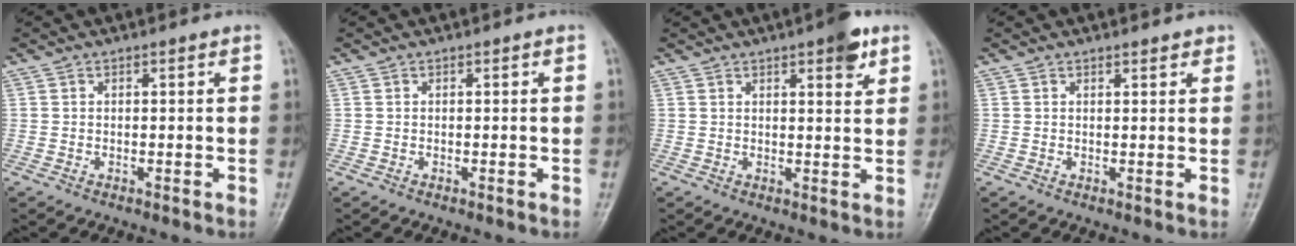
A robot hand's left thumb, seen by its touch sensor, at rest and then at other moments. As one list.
[{"total": 0.0}, {"total": 5.2, "force": [3.0, 1.5, 3.9], "torque": [-0.043, -0.012, 0.035]}, {"total": 1.4, "force": [1.2, 0.5, 0.6], "torque": [-0.004, -0.007, 0.014]}]